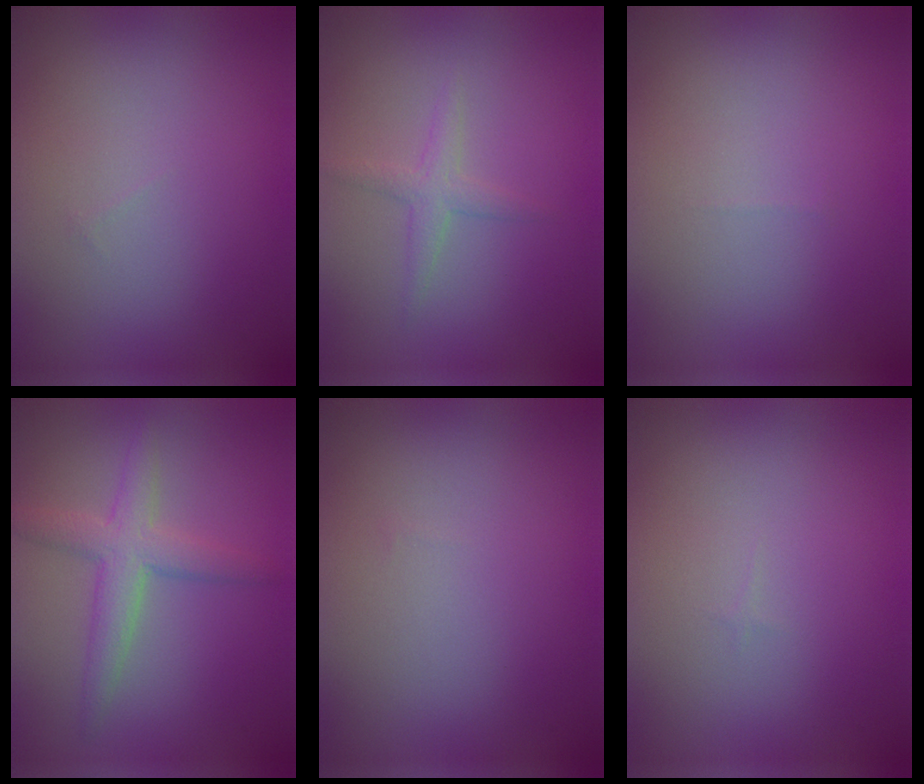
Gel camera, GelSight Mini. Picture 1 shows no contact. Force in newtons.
{"total": 1.6, "press": 1.6, "slide": 0.1}
{"total": 0.0}
{"total": 3.5, "press": 3.5, "slide": 0.3}
{"total": 0.0}
{"total": 0.0}